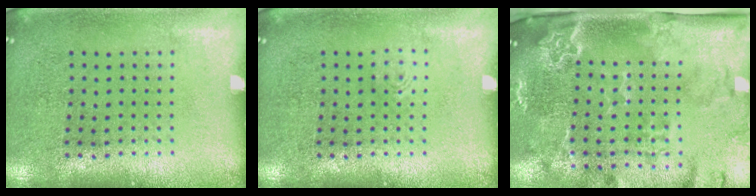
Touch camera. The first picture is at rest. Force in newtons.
{"total": 0.6, "press": 0.6, "slide": 0.1}
{"total": 3.3, "press": 2.4, "slide": 2.2}